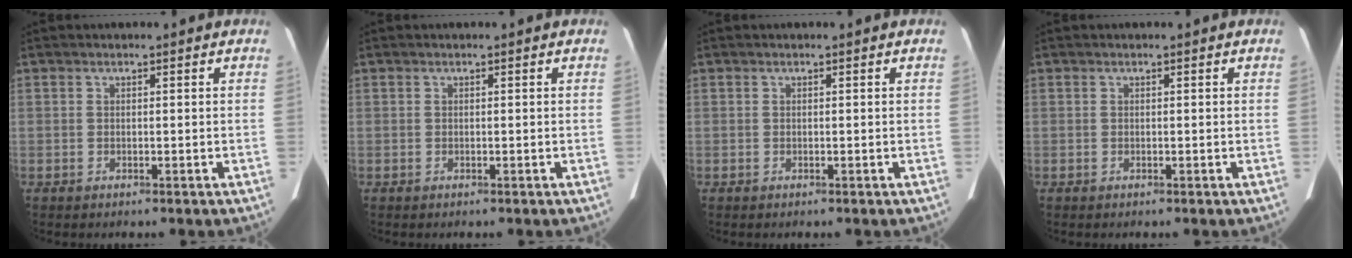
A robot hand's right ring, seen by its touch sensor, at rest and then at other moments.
{"total": 0.0}
{"total": 0.0}
{"total": 0.0}